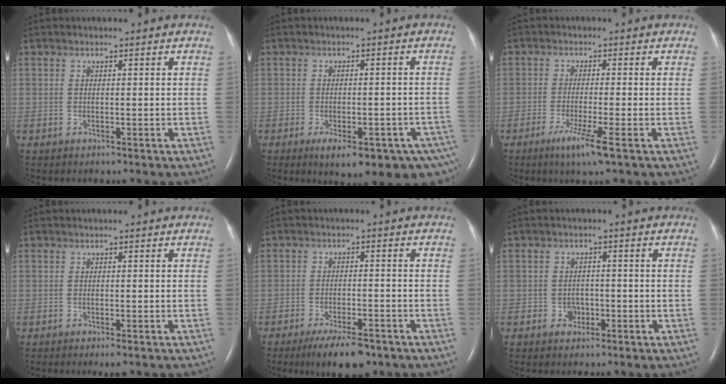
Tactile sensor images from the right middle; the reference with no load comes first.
{"total": 14.1, "force": [-9.0, 5.1, 9.6], "torque": [-0.088, -0.005, -0.109]}
{"total": 5.1, "force": [-2.8, -0.5, 4.2], "torque": [-0.081, -0.018, -0.052]}
{"total": 1.6, "force": [-1.1, 0.3, 1.2], "torque": [-0.018, -0.006, -0.014]}
{"total": 7.6, "force": [-5.5, 2.0, 4.8], "torque": [-0.080, -0.011, -0.085]}
{"total": 2.2, "force": [-0.9, 1.8, 0.9], "torque": [-0.010, 0.007, -0.013]}